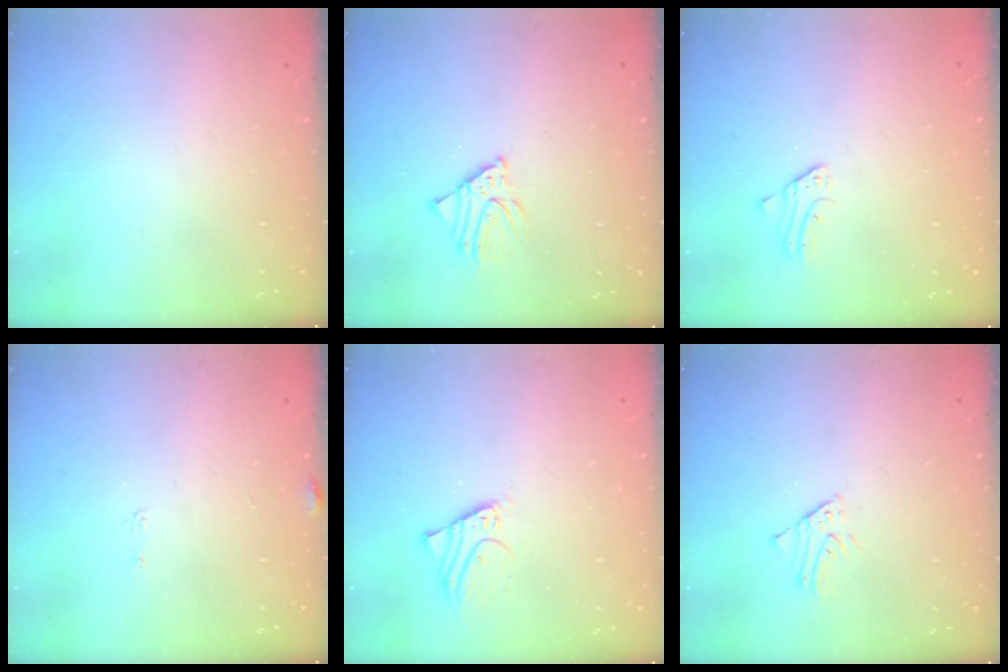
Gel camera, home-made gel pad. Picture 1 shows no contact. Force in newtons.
{"total": 3.2, "press": 3.2, "slide": 0.3}
{"total": 2.3, "press": 2.3, "slide": 0.2}
{"total": 5.4, "press": 5.4, "slide": 0.2}
{"total": 2.4, "press": 2.4, "slide": 0.1}
{"total": 1.6, "press": 1.6, "slide": 0.2}